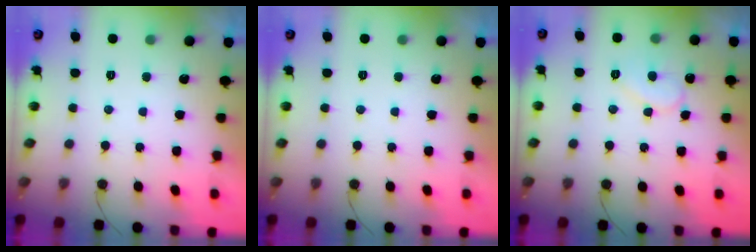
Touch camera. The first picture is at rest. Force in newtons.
{"total": 0.0}
{"total": 7.9, "press": 7.8, "slide": 0.6}